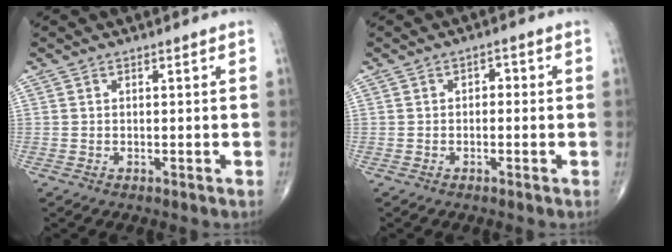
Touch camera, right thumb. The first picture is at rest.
{"total": 1.7, "force": [-0.1, 1.2, 1.2], "torque": [-0.004, 0.007, -0.010]}